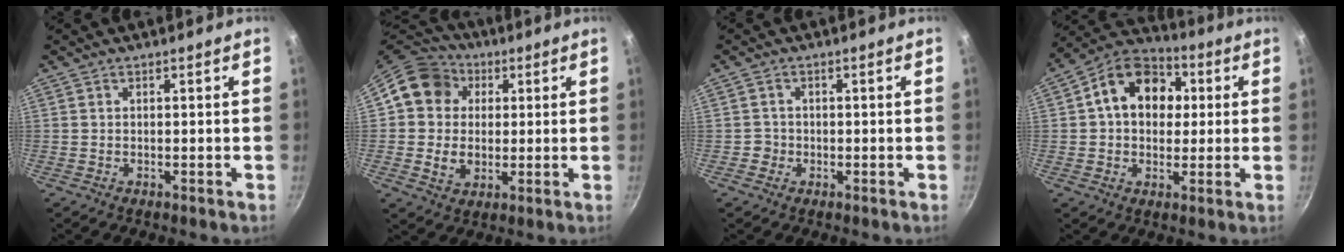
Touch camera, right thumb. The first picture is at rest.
{"total": 13.5, "force": [2.8, 11.8, 6.0], "torque": [-0.078, 0.015, 0.040]}
{"total": 1.7, "force": [-0.6, 1.6, 0.0], "torque": [0.012, 0.008, -0.008]}
{"total": 14.5, "force": [3.0, 10.7, 9.4], "torque": [-0.117, 0.019, 0.031]}